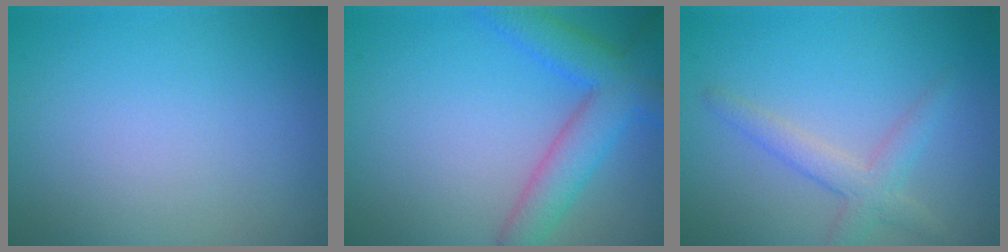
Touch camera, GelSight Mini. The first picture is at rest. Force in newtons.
{"total": 5.5, "press": 5.5, "slide": 0.4}
{"total": 2.8, "press": 2.8, "slide": 0.2}